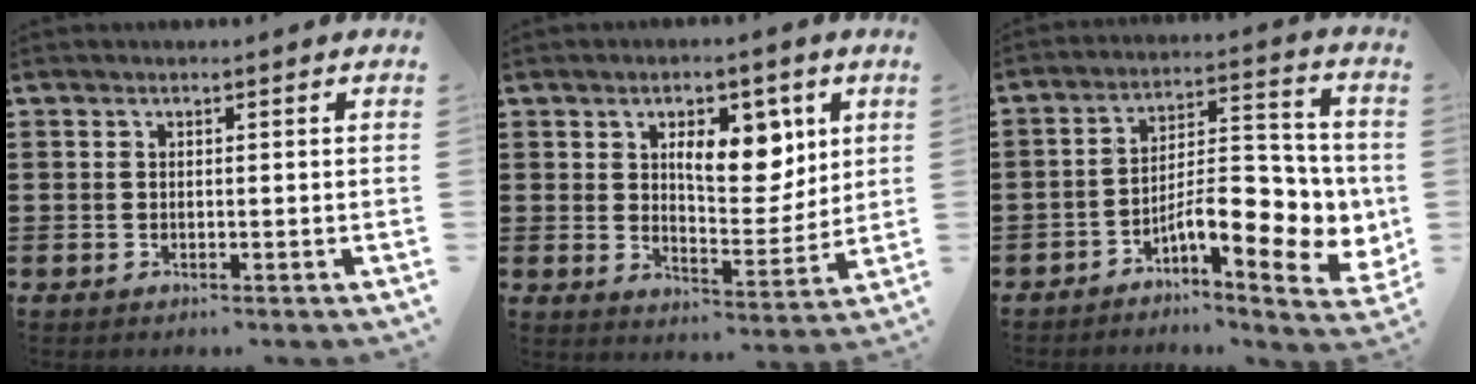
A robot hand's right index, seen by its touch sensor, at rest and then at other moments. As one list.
[{"total": 9.1, "force": [3.8, 4.7, 6.8], "torque": [-0.101, -0.005, 0.058]}, {"total": 11.2, "force": [-3.6, 4.2, 9.7], "torque": [-0.133, -0.013, -0.064]}]